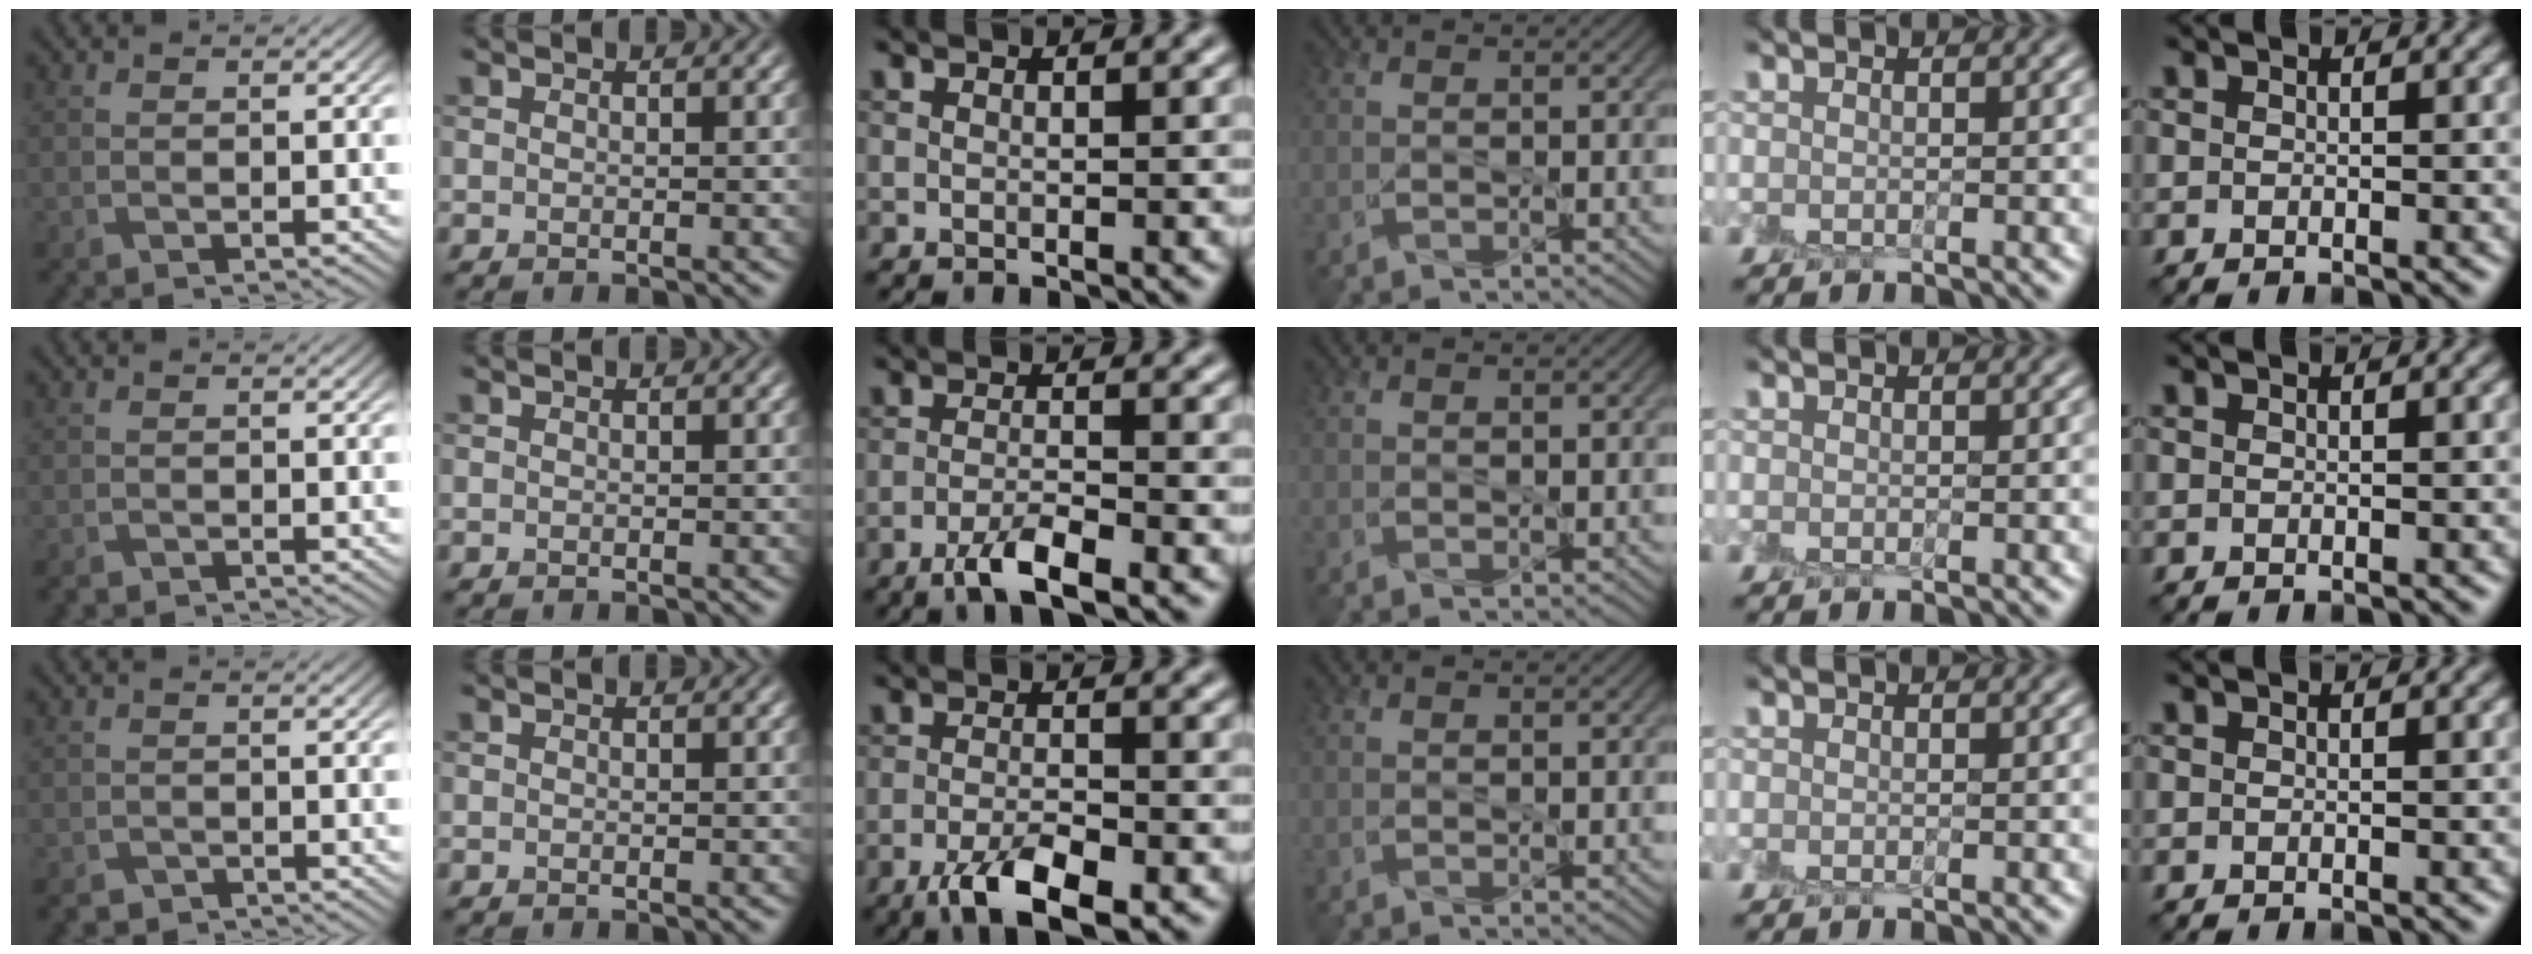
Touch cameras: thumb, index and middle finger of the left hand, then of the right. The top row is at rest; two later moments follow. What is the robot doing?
{"motion": "peel", "object": "envelope seal"}